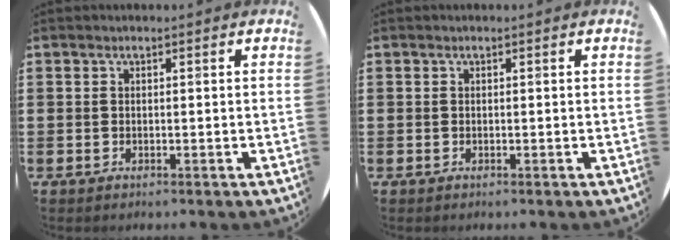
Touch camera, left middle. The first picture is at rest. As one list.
[{"total": 0.0}]